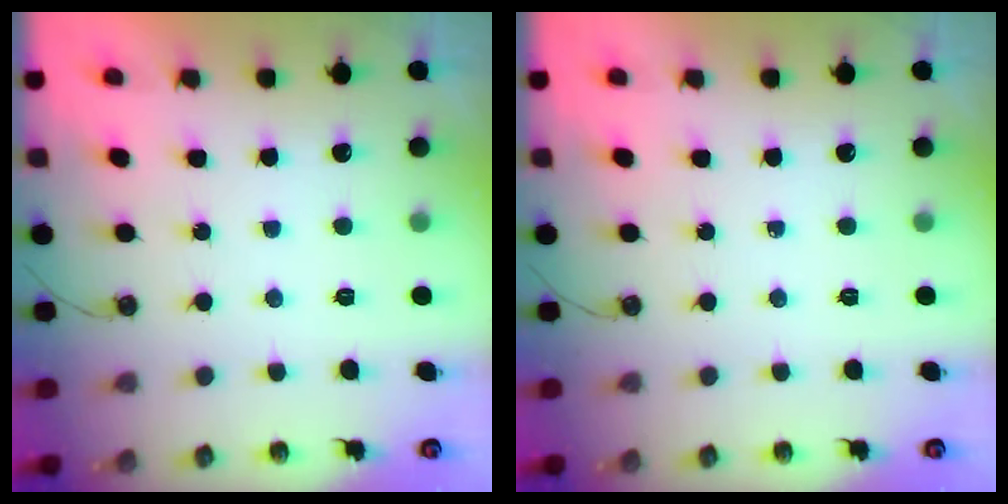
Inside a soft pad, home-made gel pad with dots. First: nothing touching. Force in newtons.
{"total": 0.0}